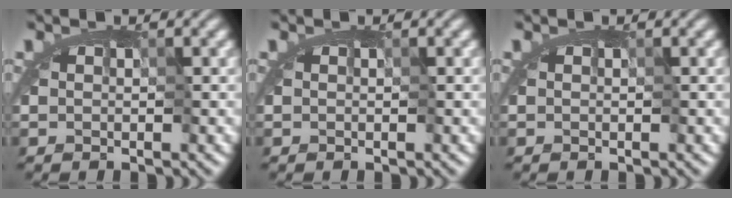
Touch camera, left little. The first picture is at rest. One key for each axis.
{"total": 0.0}
{"total": 0.0}